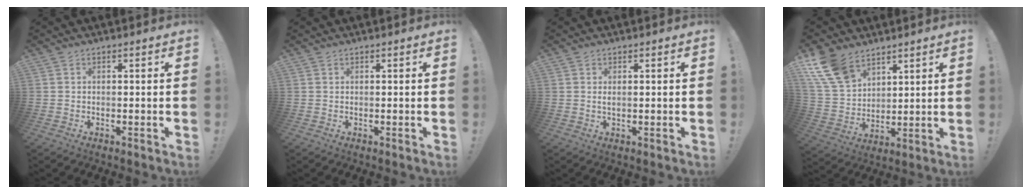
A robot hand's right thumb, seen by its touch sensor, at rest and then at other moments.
{"total": 0.0}
{"total": 1.1, "force": [0.3, 0.2, 1.0], "torque": [-0.021, 0.002, 0.004]}
{"total": 14.3, "force": [9.4, 8.5, 6.6], "torque": [-0.136, -0.050, 0.184]}